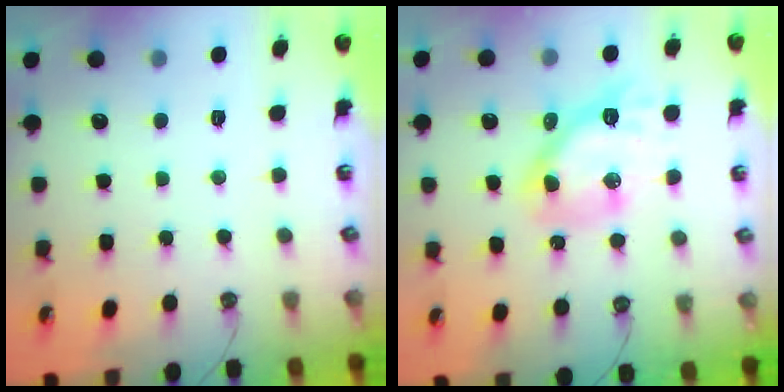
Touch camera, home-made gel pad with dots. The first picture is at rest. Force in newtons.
{"total": 12.8, "press": 12.7, "slide": 1.3}